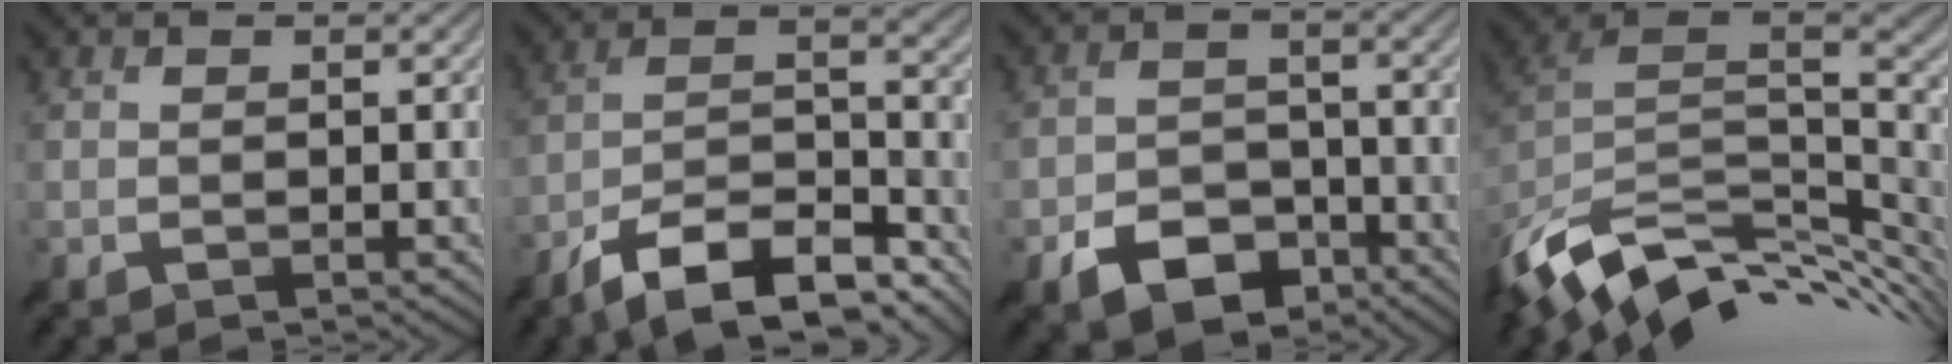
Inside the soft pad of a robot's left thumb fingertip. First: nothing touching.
{"total": 13.8, "force": [-10.7, 4.3, 7.7], "torque": [-0.152, -0.002, -0.189]}
{"total": 6.5, "force": [-4.2, 4.0, 2.9], "torque": [-0.057, -0.006, -0.079]}
{"total": 13.0, "force": [-5.1, 7.2, 9.6], "torque": [-0.215, -0.018, -0.078]}